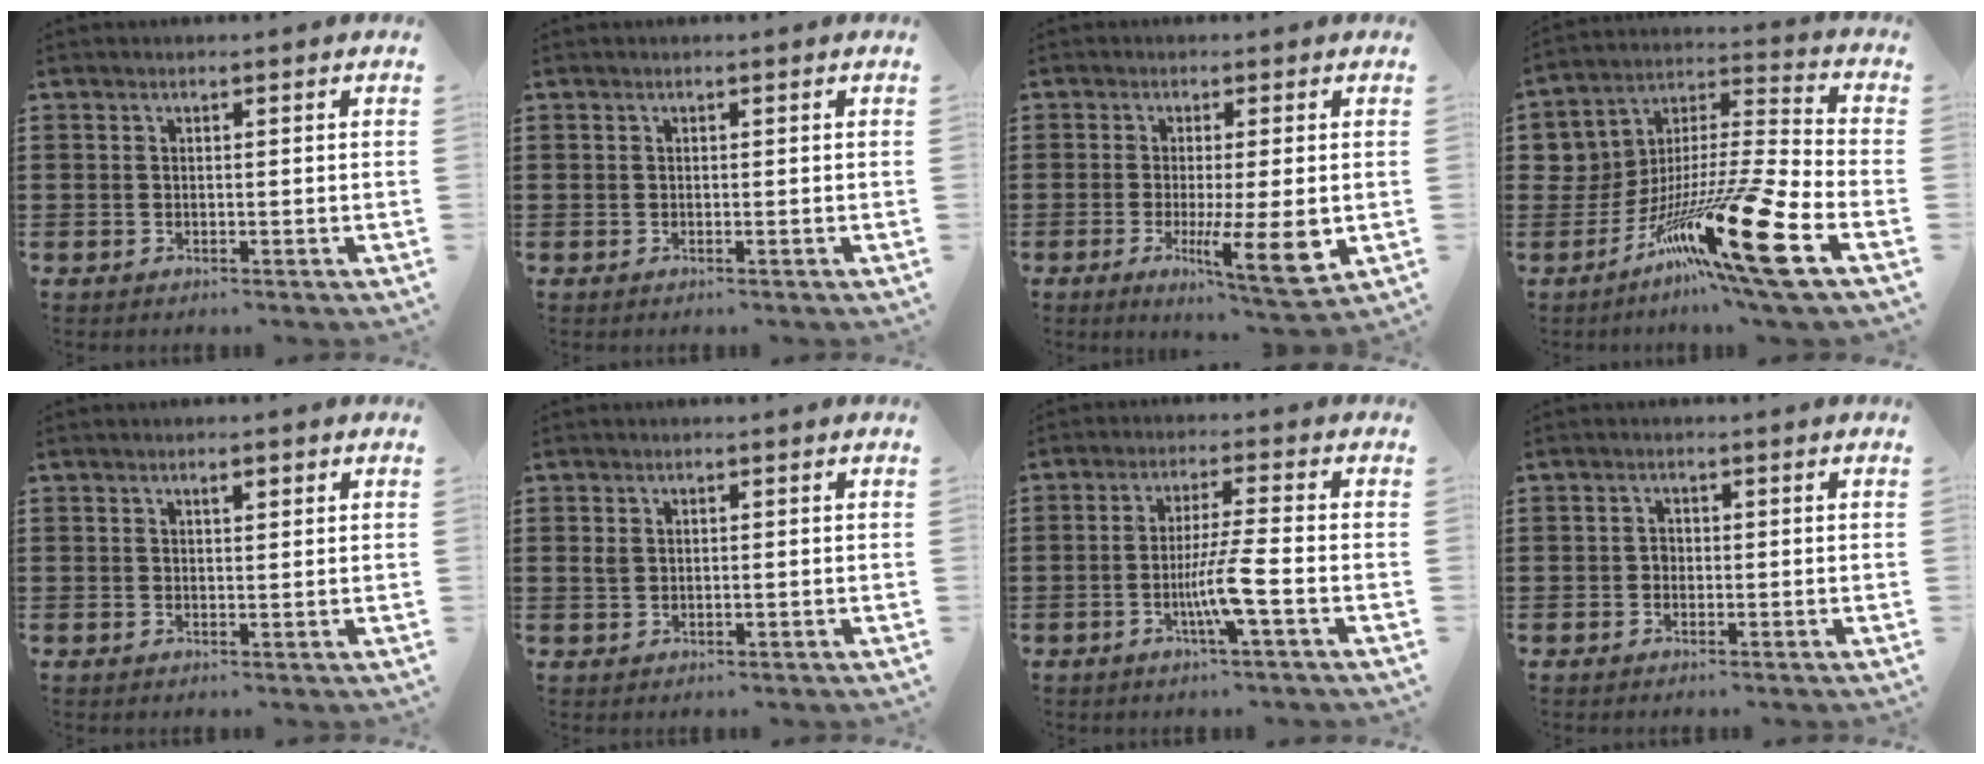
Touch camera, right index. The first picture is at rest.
{"total": 0.0}
{"total": 8.8, "force": [-1.9, 1.3, 8.5], "torque": [-0.144, -0.022, -0.029]}
{"total": 18.6, "force": [-9.5, 2.0, 15.8], "torque": [-0.302, 0.012, -0.159]}
{"total": 1.4, "force": [0.7, 0.5, 1.2], "torque": [-0.016, 0.001, 0.009]}
{"total": 1.3, "force": [0.2, 0.8, 1.0], "torque": [-0.023, 0.005, 0.003]}
{"total": 6.6, "force": [-2.3, -0.3, 6.2], "torque": [-0.117, -0.015, -0.046]}
{"total": 1.0, "force": [-0.4, 0.8, 0.5], "torque": [-0.012, 0.001, -0.008]}